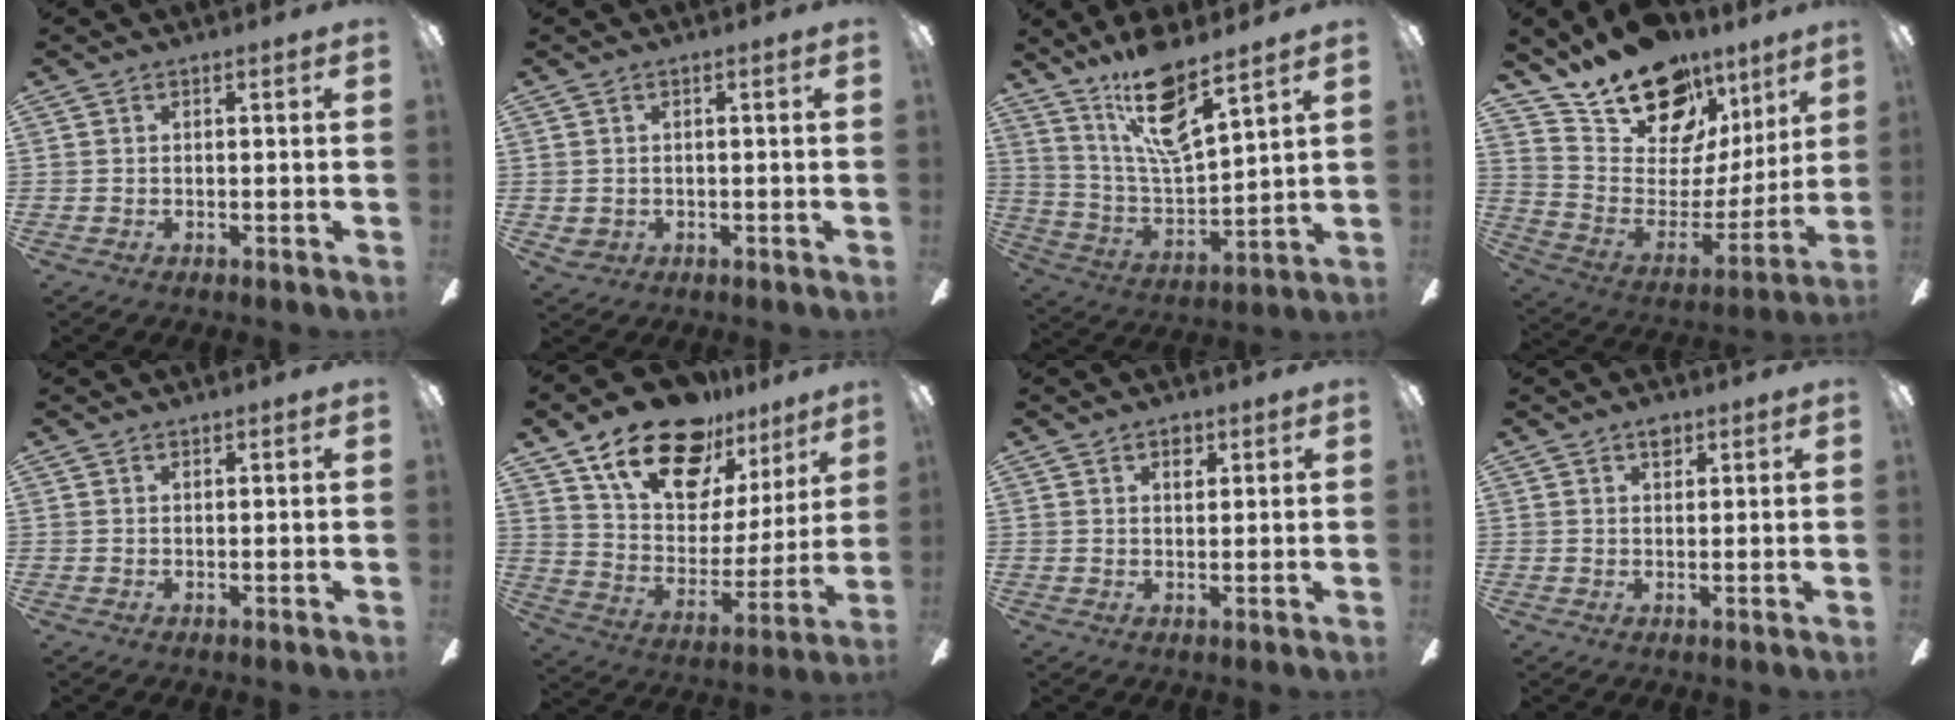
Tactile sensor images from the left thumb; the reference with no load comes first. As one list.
[{"total": 1.1, "force": [0.1, 1.0, 0.4], "torque": [-0.008, 0.001, 0.002]}, {"total": 17.0, "force": [12.0, 4.7, 11.1], "torque": [-0.217, -0.064, 0.205]}, {"total": 19.9, "force": [15.3, 10.2, 7.6], "torque": [-0.133, -0.108, 0.280]}, {"total": 0.6, "force": [0.5, -0.2, -0.1], "torque": [0.002, -0.002, 0.010]}, {"total": 21.5, "force": [15.3, 10.6, 10.8], "torque": [-0.185, -0.091, 0.273]}, {"total": 2.8, "force": [1.9, 1.4, 1.4], "torque": [-0.007, -0.008, 0.030]}, {"total": 2.6, "force": [2.0, 1.1, 1.3], "torque": [-0.012, -0.006, 0.033]}]